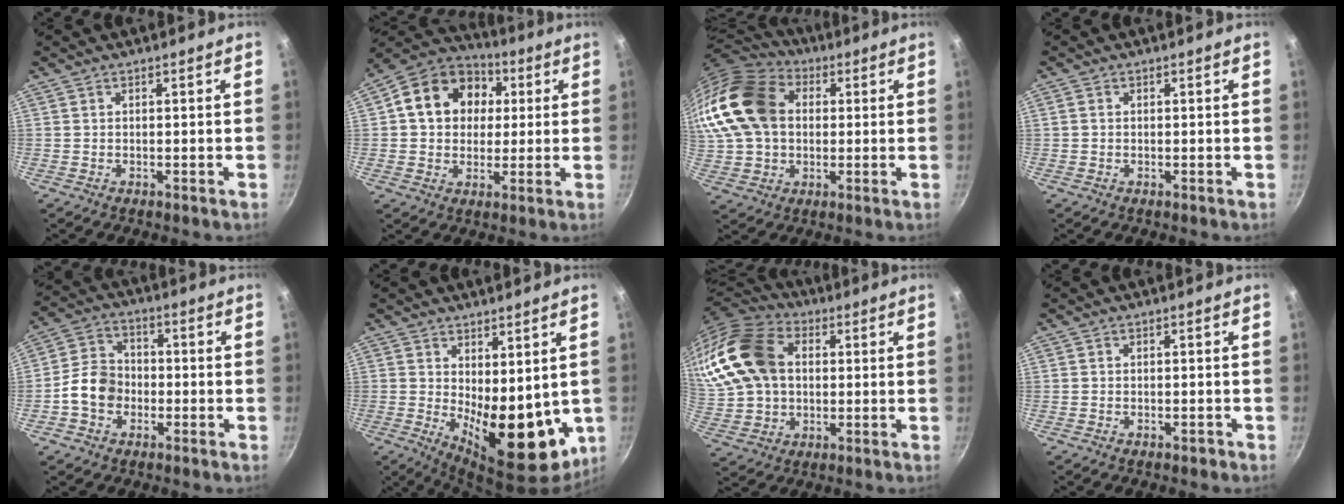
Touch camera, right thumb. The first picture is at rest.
{"total": 16.0, "force": [3.2, 12.9, 8.7], "torque": [-0.121, 0.021, 0.037]}
{"total": 23.6, "force": [3.8, 17.5, 15.4], "torque": [-0.320, 0.038, 0.063]}
{"total": 0.8, "force": [0.0, 0.7, 0.3], "torque": [-0.005, 0.003, -0.001]}
{"total": 8.4, "force": [-2.3, 6.7, 4.5], "torque": [-0.054, 0.028, -0.056]}
{"total": 14.2, "force": [0.4, 6.8, 12.4], "torque": [-0.147, -0.037, 0.025]}
{"total": 20.1, "force": [3.6, 15.1, 12.8], "torque": [-0.253, 0.023, 0.065]}
{"total": 0.7, "force": [-0.5, 0.4, 0.4], "torque": [-0.003, 0.008, -0.002]}